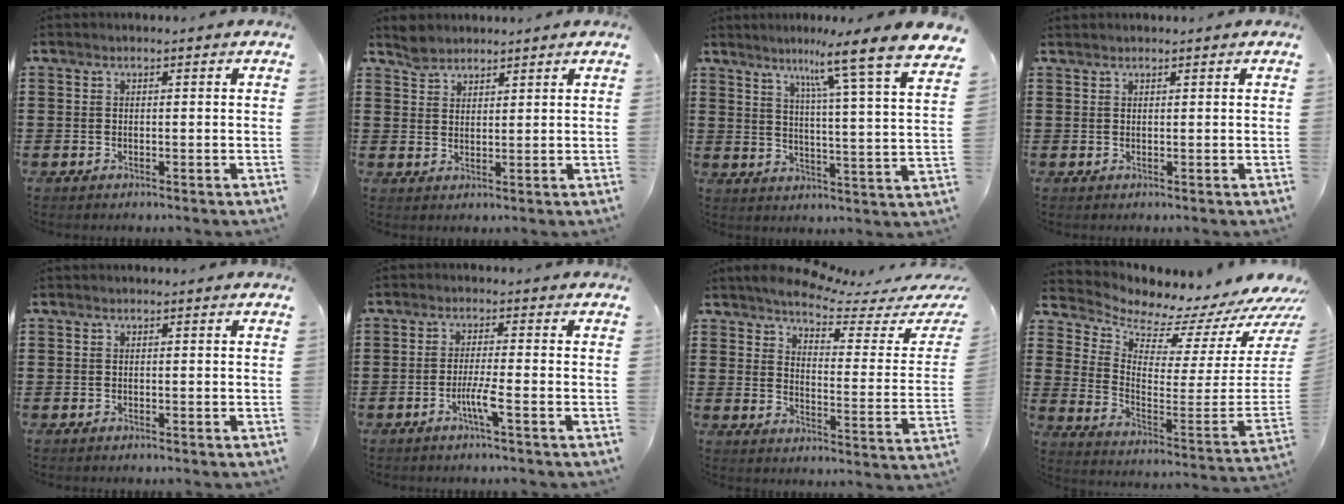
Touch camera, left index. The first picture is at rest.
{"total": 3.0, "force": [2.6, 1.6, 0.0], "torque": [-0.009, 0.005, 0.051]}
{"total": 9.6, "force": [7.4, -1.2, 6.1], "torque": [-0.112, -0.056, 0.107]}
{"total": 0.6, "force": [0.6, 0.1, 0.0], "torque": [-0.001, 0.000, 0.012]}
{"total": 0.0}
{"total": 3.9, "force": [-1.9, 0.0, 3.4], "torque": [-0.066, -0.007, -0.038]}
{"total": 4.7, "force": [4.2, 0.7, 2.0], "torque": [-0.055, -0.032, 0.066]}
{"total": 4.5, "force": [4.4, 0.7, 0.6], "torque": [-0.022, -0.082, 0.063]}